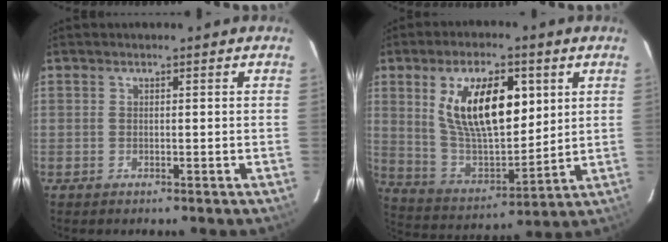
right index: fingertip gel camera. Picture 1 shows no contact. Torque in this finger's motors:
{"motor_torque": [1.21, 0.93, 0.64, 0.21]}